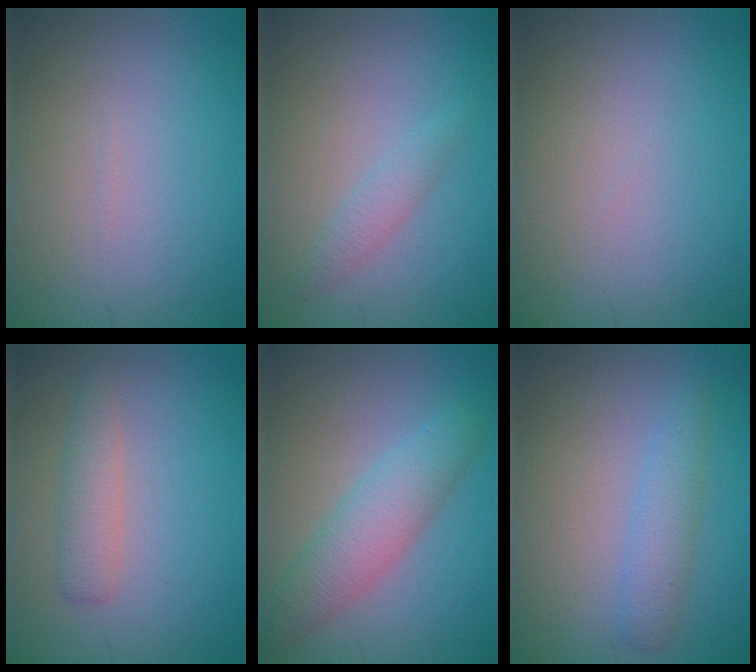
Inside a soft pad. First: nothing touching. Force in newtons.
{"total": 1.5, "press": 1.5, "slide": 0.1}
{"total": 0.0}
{"total": 2.2, "press": 2.2, "slide": 0.0}
{"total": 4.5, "press": 4.5, "slide": 0.2}
{"total": 2.5, "press": 2.5, "slide": 0.0}